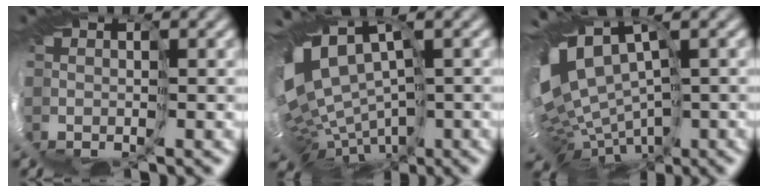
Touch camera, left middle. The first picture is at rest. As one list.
[{"total": 7.4, "force": [-0.4, 4.6, 5.8], "torque": [-0.116, -0.013, 0.032]}, {"total": 8.3, "force": [0.3, 5.0, 6.6], "torque": [-0.132, -0.015, 0.044]}]